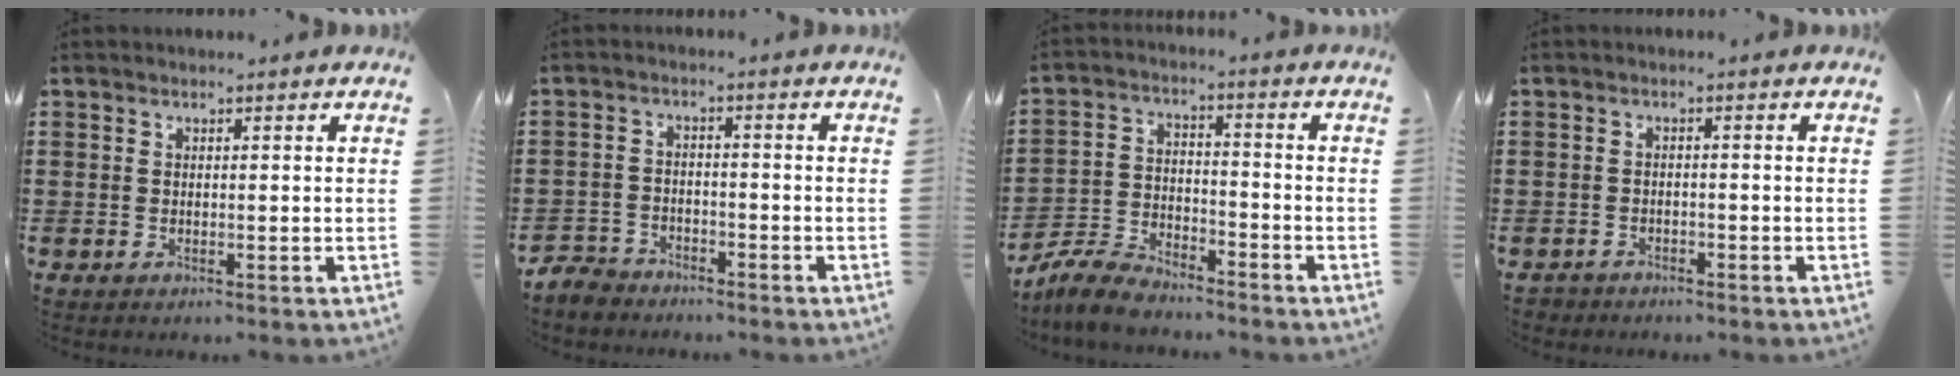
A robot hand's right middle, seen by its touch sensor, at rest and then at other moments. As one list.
[{"total": 3.5, "force": [-3.3, 0.9, 0.1], "torque": [-0.015, 0.001, -0.073]}, {"total": 6.2, "force": [-5.9, 1.1, 1.4], "torque": [-0.042, 0.007, -0.120]}, {"total": 1.4, "force": [-1.4, 0.3, -0.1], "torque": [-0.005, 0.000, -0.031]}]